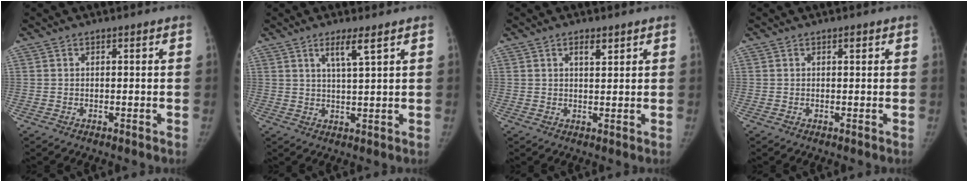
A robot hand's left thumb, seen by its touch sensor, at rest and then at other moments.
{"total": 4.5, "force": [2.6, 0.2, 3.6], "torque": [-0.070, -0.019, 0.051]}
{"total": 2.6, "force": [1.6, 1.0, 1.8], "torque": [-0.025, -0.010, 0.027]}
{"total": 0.7, "force": [0.4, 0.3, 0.6], "torque": [-0.007, -0.001, 0.006]}